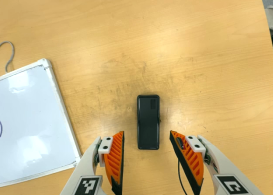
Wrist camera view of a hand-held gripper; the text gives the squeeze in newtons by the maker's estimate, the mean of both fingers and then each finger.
{"total": 0.0}